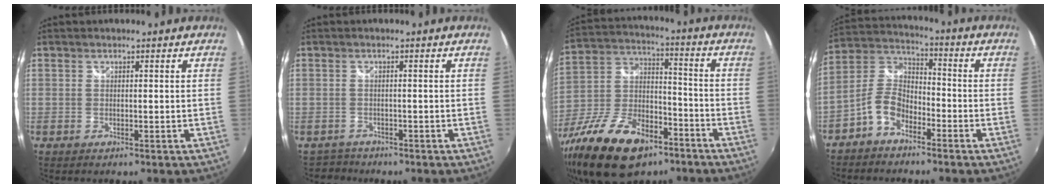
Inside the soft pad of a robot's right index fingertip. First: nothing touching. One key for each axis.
{"total": 2.5, "fx": -2.1, "fy": 1.3, "fz": -0.4, "tx": -0.001, "ty": 0.000, "tz": -0.037}
{"total": 22.4, "fx": -13.6, "fy": 11.2, "fz": 13.8, "tx": -0.292, "ty": -0.016, "tz": -0.232}
{"total": 7.9, "fx": -4.9, "fy": 4.3, "fz": 4.4, "tx": -0.104, "ty": 0.021, "tz": -0.102}